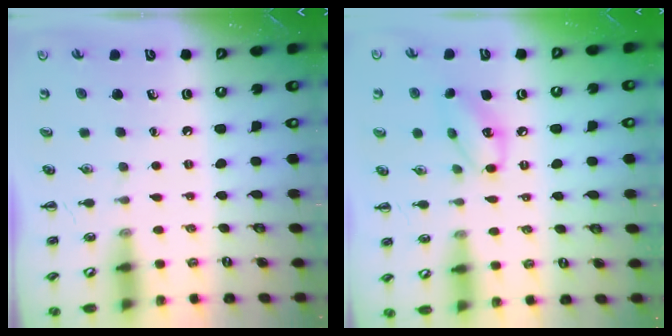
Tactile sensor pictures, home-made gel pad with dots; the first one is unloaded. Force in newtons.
{"total": 9.6, "press": 9.6, "slide": 0.7}